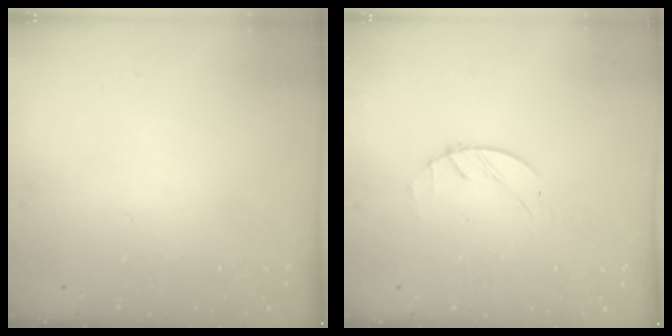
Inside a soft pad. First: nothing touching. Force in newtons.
{"total": 1.2, "press": 1.2, "slide": 0.2}